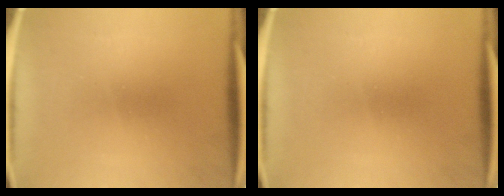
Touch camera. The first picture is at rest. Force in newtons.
{"total": 0.0}